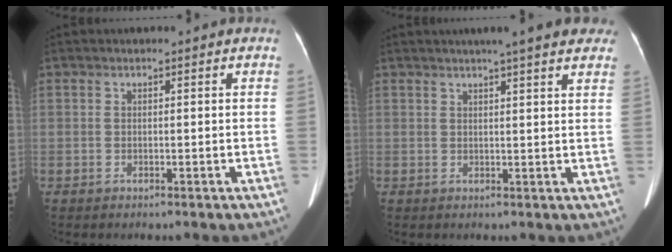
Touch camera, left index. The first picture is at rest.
{"total": 11.5, "force": [9.4, 1.3, 6.4], "torque": [-0.076, 0.017, 0.101]}